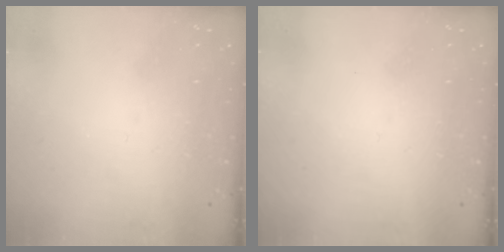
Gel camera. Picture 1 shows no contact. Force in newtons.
{"total": 0.0}